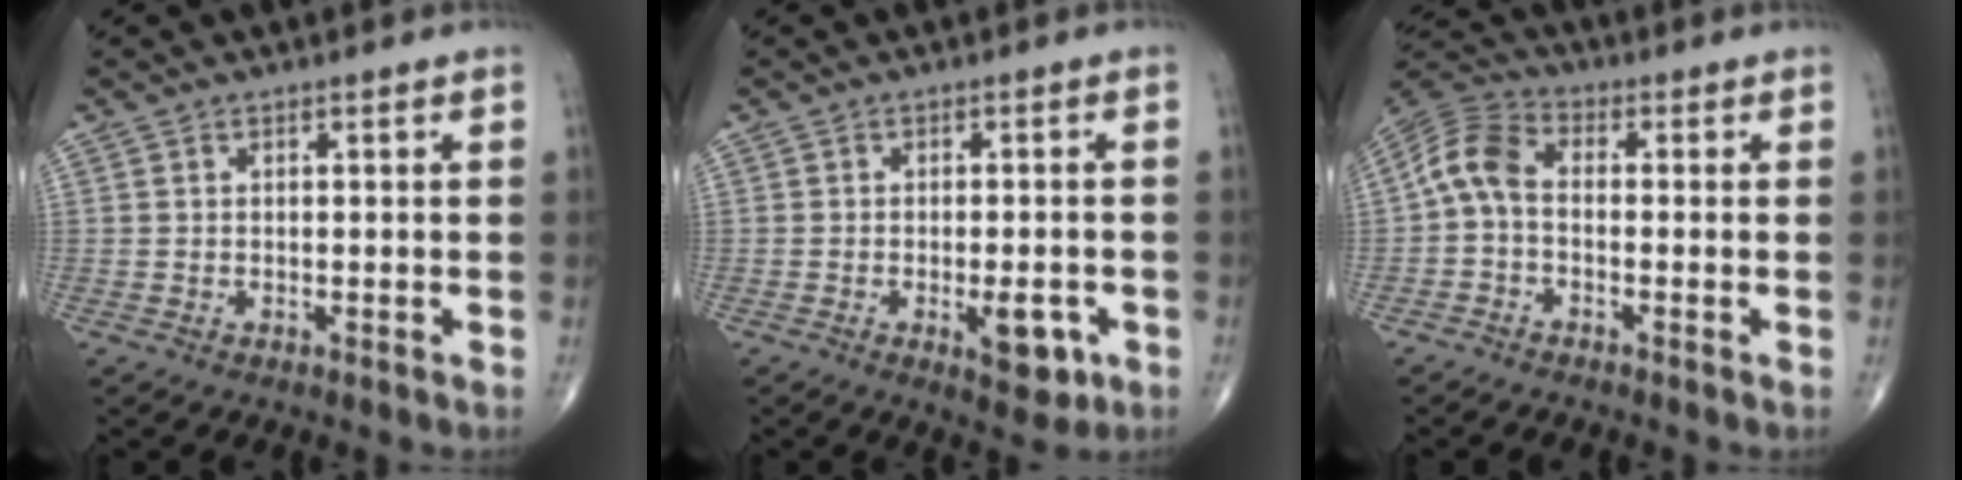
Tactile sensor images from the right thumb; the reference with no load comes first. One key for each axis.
{"total": 6.1, "fx": -2.2, "fy": 2.6, "fz": 5.1, "tx": -0.055, "ty": -0.001, "tz": -0.024}
{"total": 7.0, "fx": -0.9, "fy": 4.3, "fz": 5.4, "tx": -0.105, "ty": 0.024, "tz": -0.036}